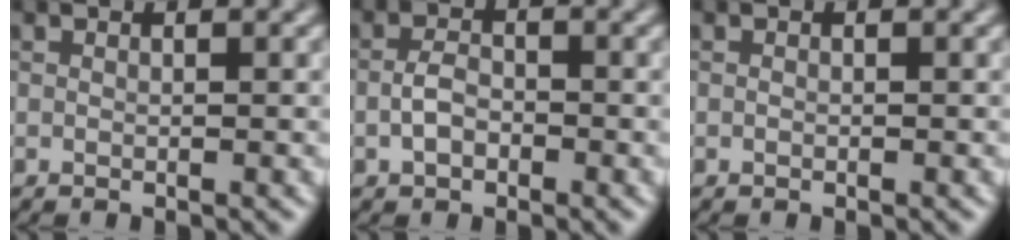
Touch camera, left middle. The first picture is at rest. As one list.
[{"total": 2.1, "force": [-0.7, 1.4, 1.4], "torque": [-0.031, 0.004, -0.019]}, {"total": 0.0}]